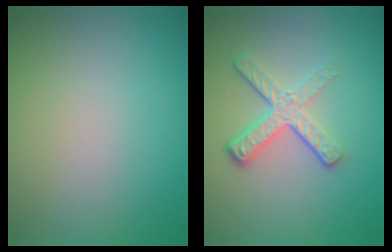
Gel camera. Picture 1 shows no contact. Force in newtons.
{"total": 4.1, "press": 2.7, "slide": 3.1}